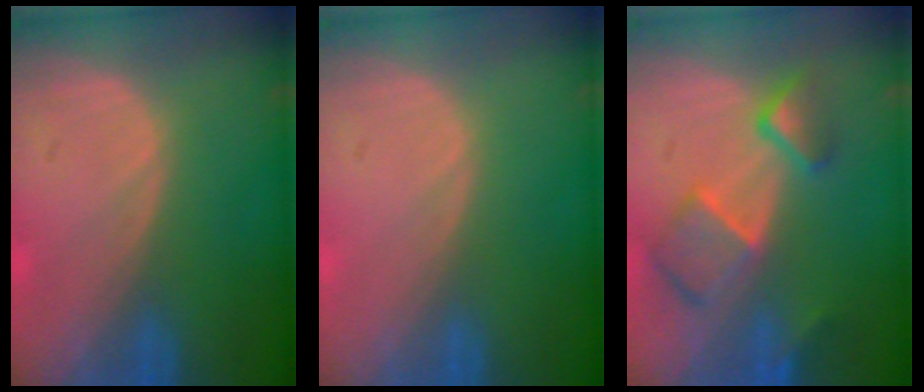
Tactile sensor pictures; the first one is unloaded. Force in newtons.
{"total": 0.0}
{"total": 7.9, "press": 6.9, "slide": 4.0}